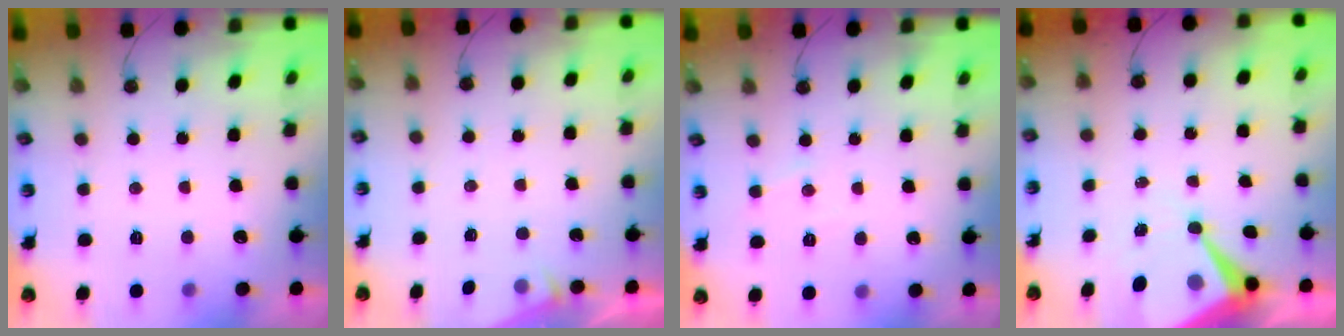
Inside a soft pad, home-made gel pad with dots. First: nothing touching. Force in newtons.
{"total": 2.6, "press": 2.6, "slide": 0.4}
{"total": 4.3, "press": 4.3, "slide": 0.6}
{"total": 10.2, "press": 10.2, "slide": 0.8}